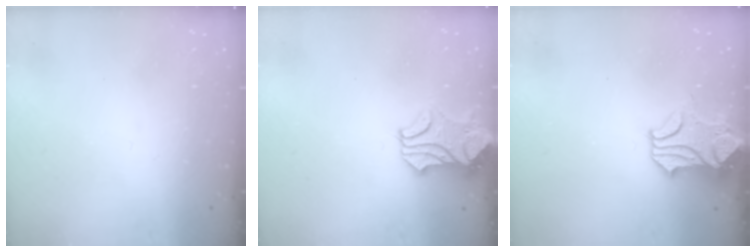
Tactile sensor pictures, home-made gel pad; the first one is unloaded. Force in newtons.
{"total": 1.0, "press": 0.3, "slide": 0.9}
{"total": 2.1, "press": 1.6, "slide": 1.3}